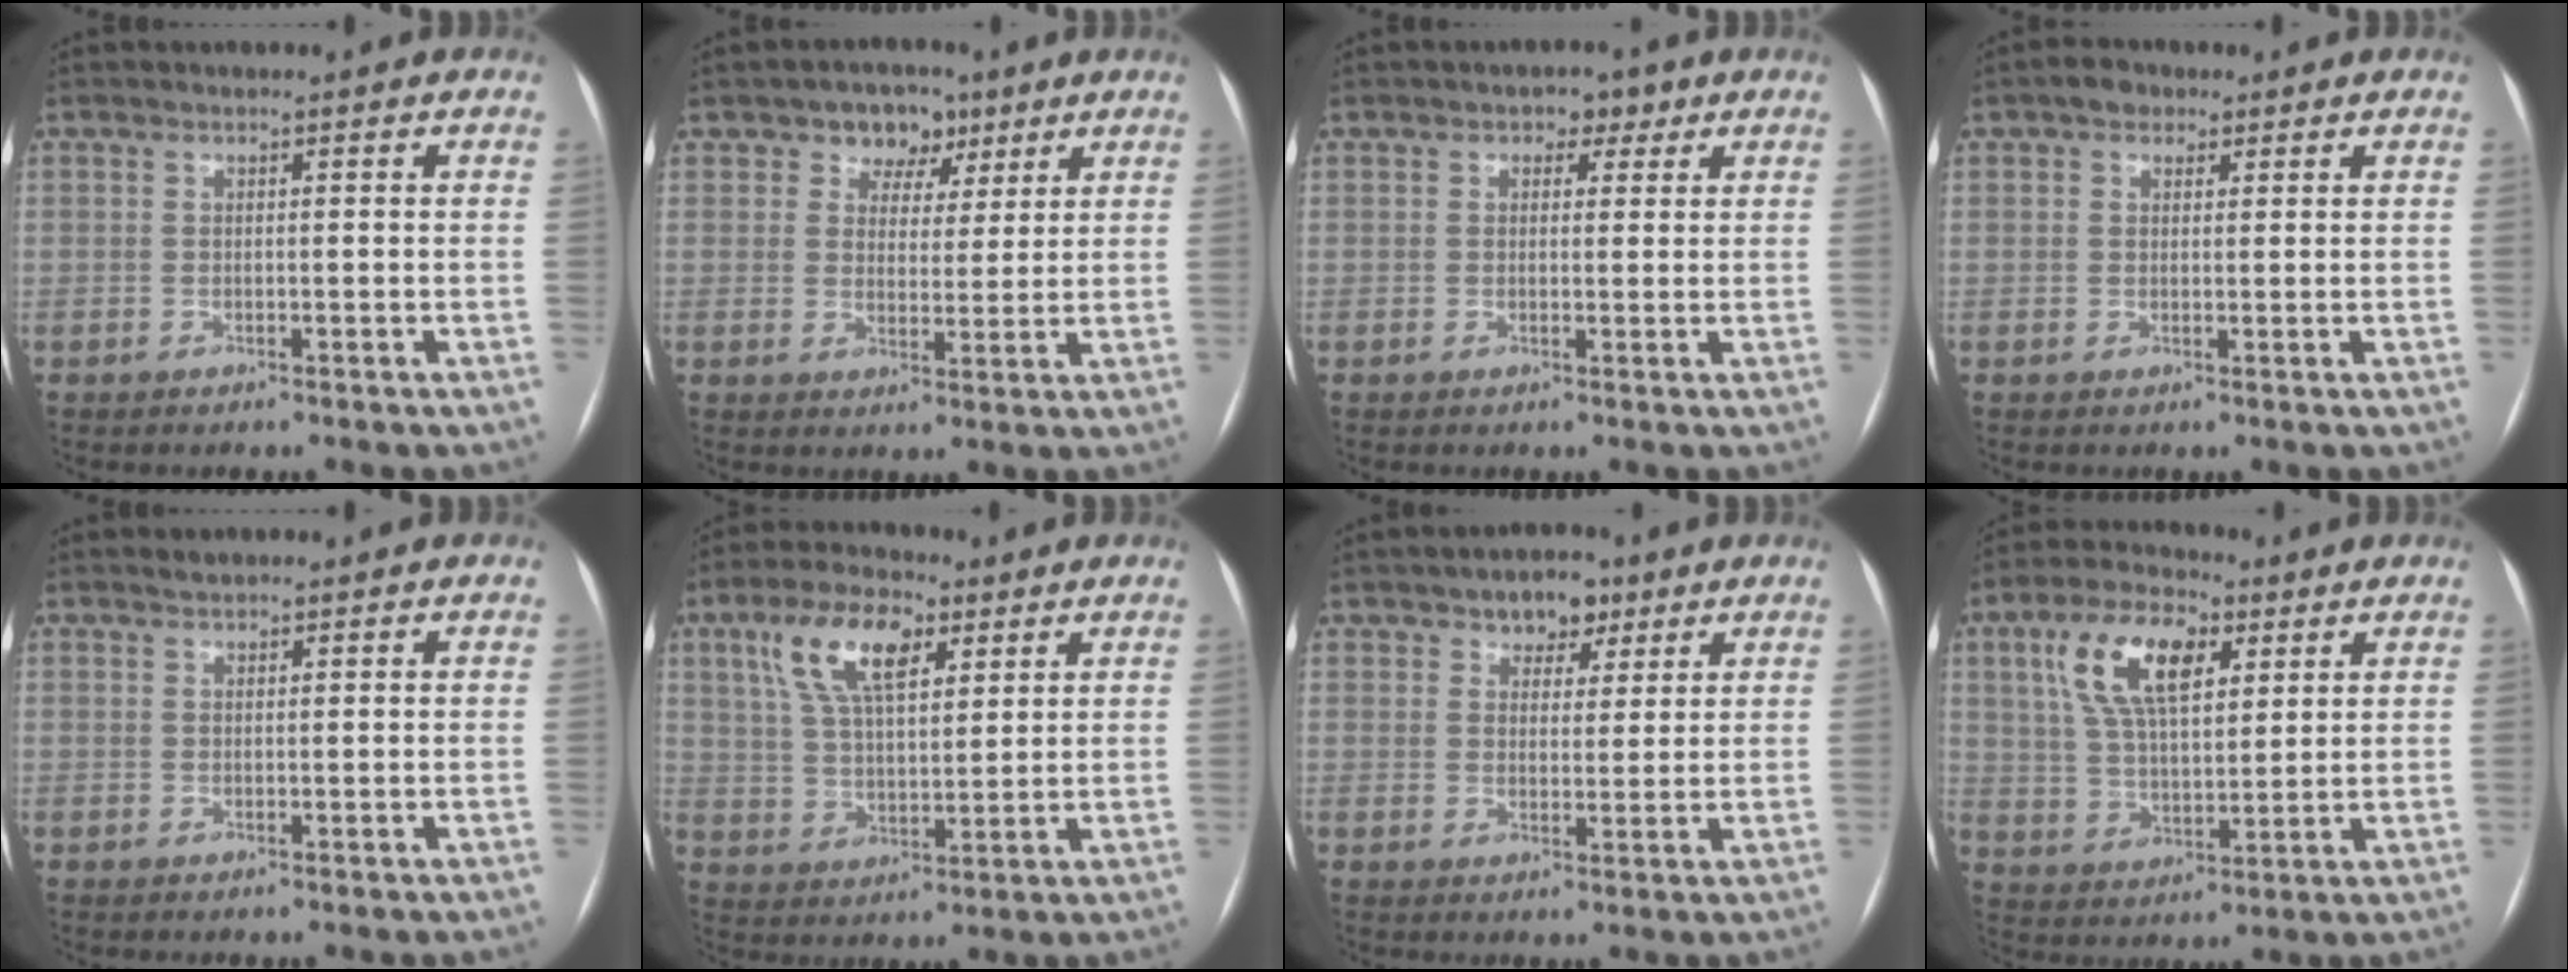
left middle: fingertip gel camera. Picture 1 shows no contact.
{"total": 5.6, "force": [3.3, 4.2, 1.7], "torque": [-0.016, 0.013, 0.050]}
{"total": 2.7, "force": [1.5, 1.8, 1.4], "torque": [-0.015, 0.010, 0.017]}
{"total": 2.6, "force": [1.5, 1.8, 1.1], "torque": [-0.018, 0.009, 0.021]}
{"total": 0.8, "force": [0.7, 0.2, 0.2], "torque": [-0.010, 0.006, 0.016]}
{"total": 10.9, "force": [5.3, 4.5, 8.4], "torque": [-0.169, 0.021, 0.101]}
{"total": 5.1, "force": [3.3, 3.1, 2.4], "torque": [-0.023, 0.008, 0.049]}
{"total": 12.3, "force": [5.2, 5.4, 9.7], "torque": [-0.192, 0.025, 0.097]}